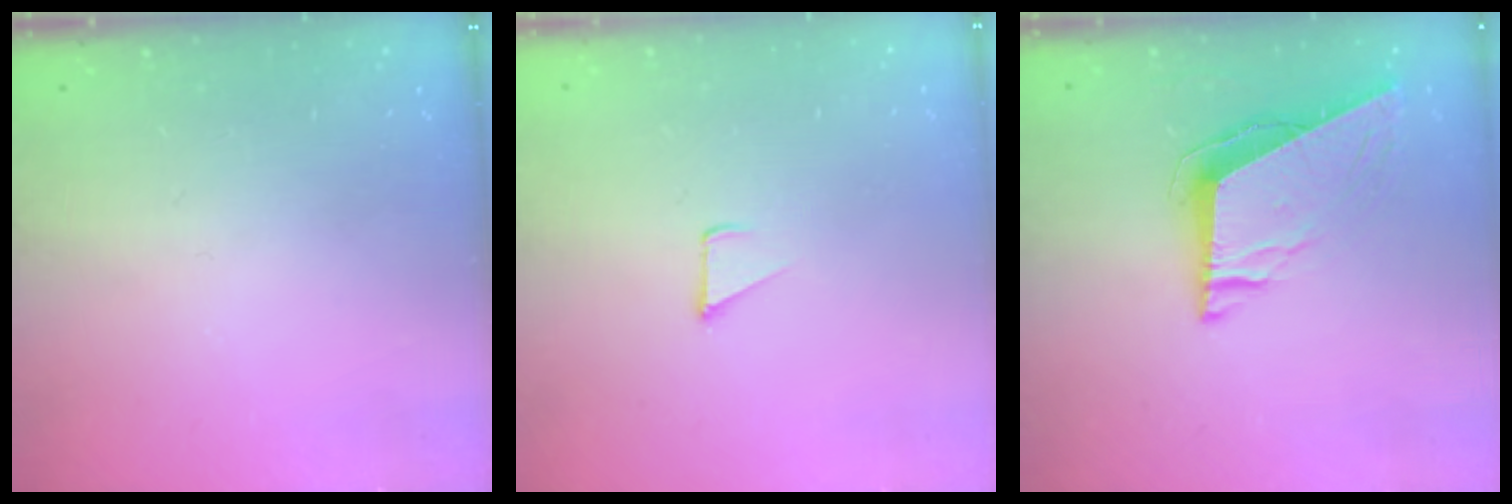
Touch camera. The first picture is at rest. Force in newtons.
{"total": 1.8, "press": 1.7, "slide": 0.1}
{"total": 9.7, "press": 9.7, "slide": 1.2}